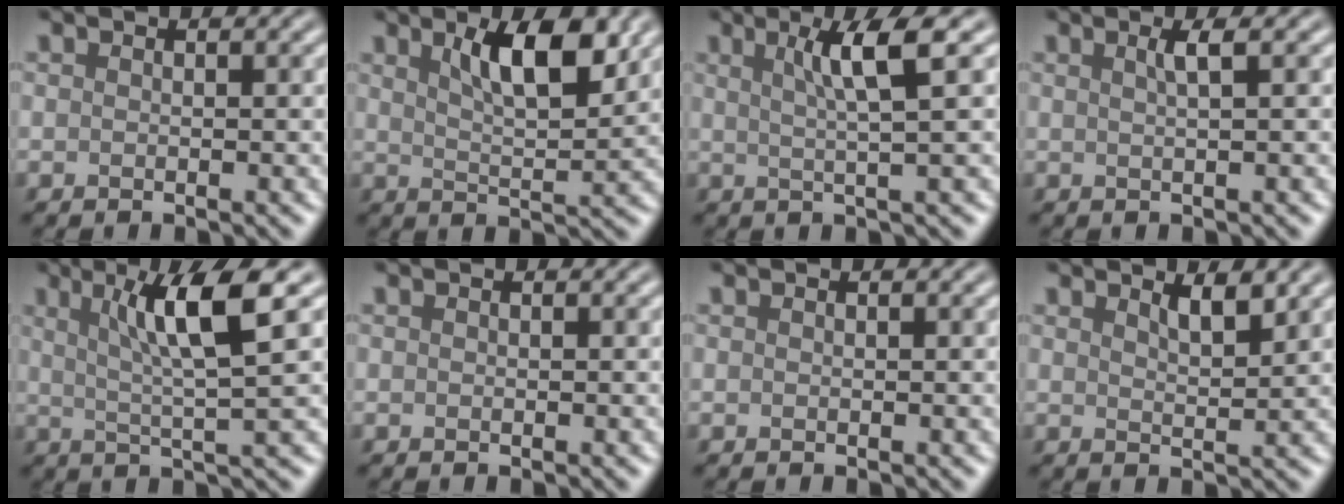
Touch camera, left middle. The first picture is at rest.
{"total": 5.5, "force": [2.8, 1.7, 4.5], "torque": [-0.071, -0.002, 0.046]}
{"total": 4.3, "force": [1.5, 0.5, 4.0], "torque": [-0.061, 0.002, 0.025]}
{"total": 1.7, "force": [0.6, 0.5, 1.5], "torque": [-0.020, 0.002, 0.006]}
{"total": 6.5, "force": [2.4, 0.8, 6.0], "torque": [-0.101, 0.003, 0.042]}
{"total": 0.0}
{"total": 0.0}
{"total": 2.2, "force": [1.7, 0.5, 1.3], "torque": [-0.018, -0.001, 0.028]}